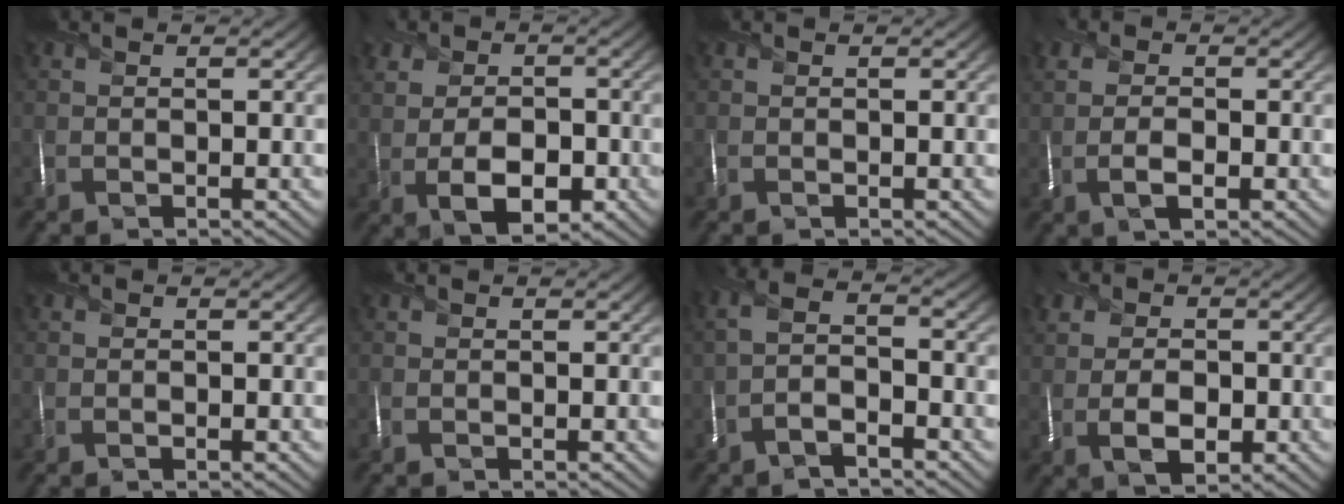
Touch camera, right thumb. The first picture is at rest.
{"total": 8.1, "force": [-1.4, 5.6, 5.6], "torque": [-0.087, -0.002, -0.032]}
{"total": 0.0}
{"total": 3.5, "force": [-0.6, 1.9, 2.8], "torque": [-0.058, 0.001, -0.014]}
{"total": 0.6, "force": [-0.2, 0.2, 0.5], "torque": [-0.009, 0.000, -0.003]}
{"total": 0.0}
{"total": 5.1, "force": [-2.6, 1.7, 4.0], "torque": [-0.086, 0.006, -0.064]}
{"total": 6.3, "force": [-0.4, 4.6, 4.2], "torque": [-0.067, 0.005, -0.018]}